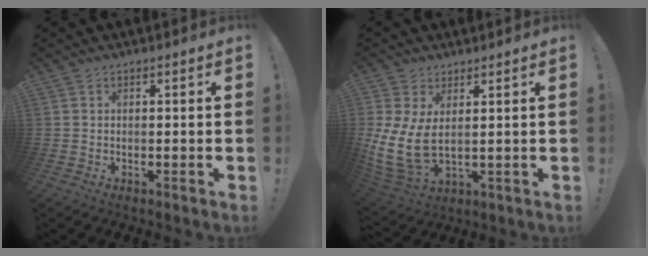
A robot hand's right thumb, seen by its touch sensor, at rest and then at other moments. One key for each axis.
{"total": 10.5, "fx": 2.2, "fy": 5.8, "fz": 8.5, "tx": -0.168, "ty": -0.023, "tz": 0.048}